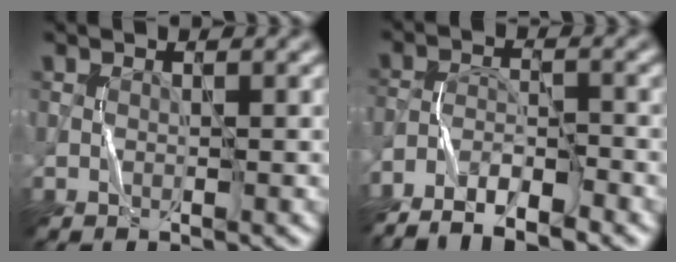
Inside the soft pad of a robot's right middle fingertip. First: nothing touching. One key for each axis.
{"total": 6.2, "fx": -5.1, "fy": 1.6, "fz": 3.3, "tx": -0.052, "ty": -0.005, "tz": -0.094}